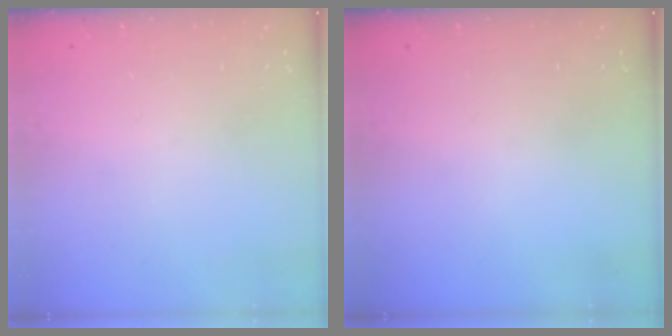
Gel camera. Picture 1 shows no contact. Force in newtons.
{"total": 0.0}